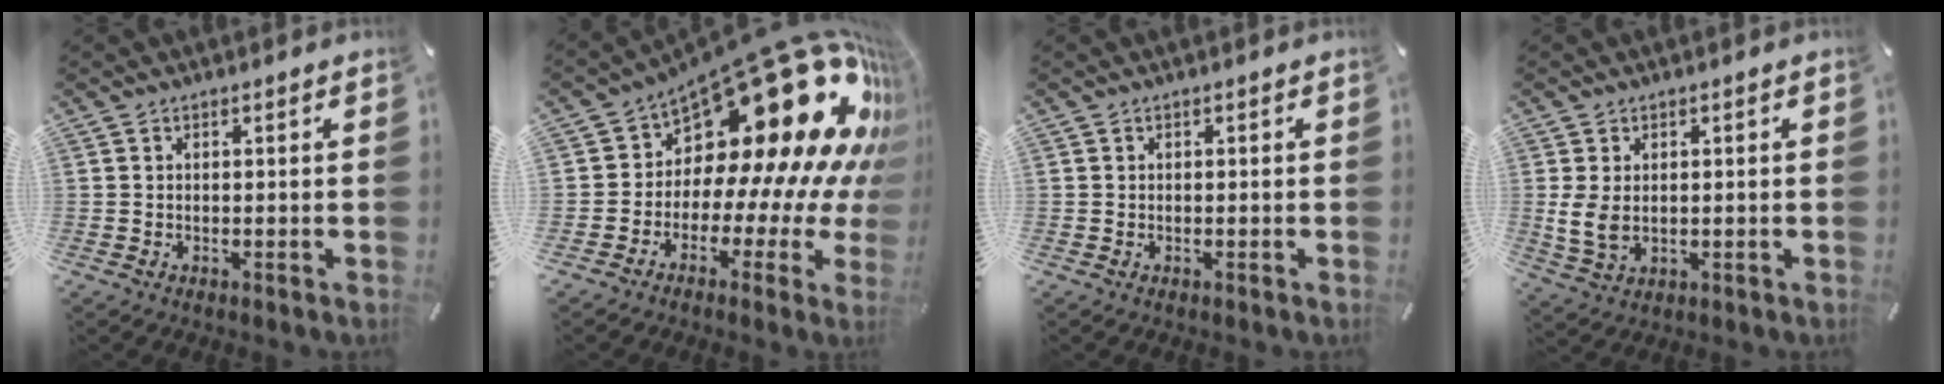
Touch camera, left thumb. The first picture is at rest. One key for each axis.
{"total": 28.1, "fx": 12.6, "fy": 13.5, "fz": 21.2, "tx": -0.304, "ty": -0.135, "tz": 0.243}
{"total": 0.0}
{"total": 5.9, "fx": 0.2, "fy": 4.1, "fz": 4.2, "tx": -0.089, "ty": -0.001, "tz": 0.003}